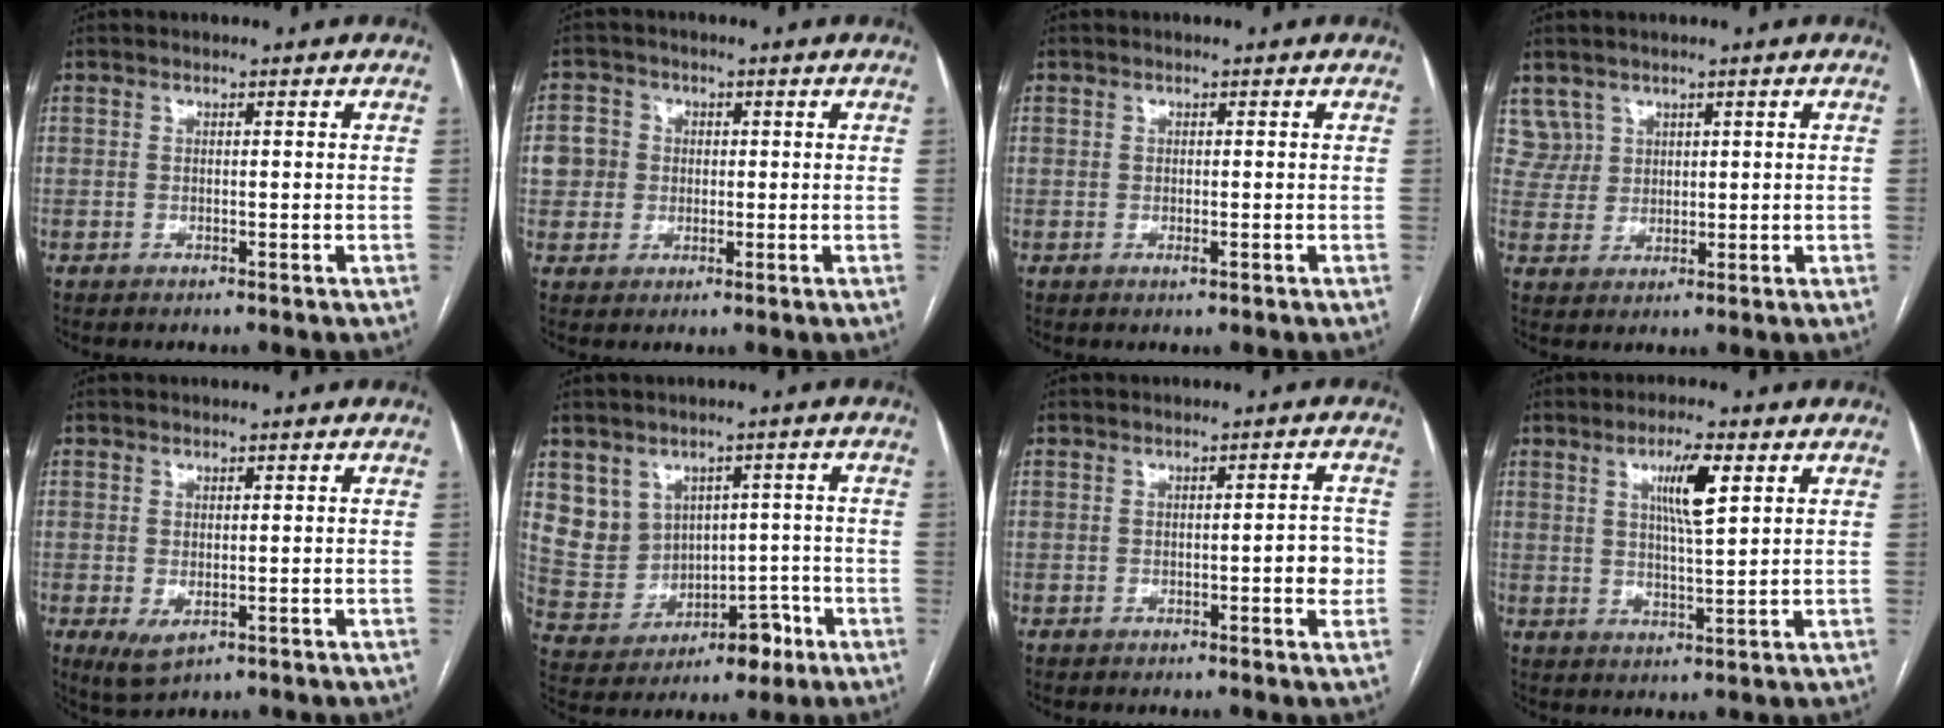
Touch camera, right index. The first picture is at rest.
{"total": 5.8, "force": [0.5, 5.7, 1.1], "torque": [-0.024, 0.020, 0.013]}
{"total": 0.7, "force": [-0.1, 0.3, 0.6], "torque": [-0.008, -0.001, -0.002]}
{"total": 4.2, "force": [2.7, 3.2, -0.4], "torque": [0.020, 0.007, 0.055]}
{"total": 3.2, "force": [-0.9, 1.6, 2.7], "torque": [-0.047, -0.010, -0.002]}
{"total": 9.1, "force": [0.8, 8.6, 2.7], "torque": [-0.042, 0.048, 0.044]}
{"total": 3.3, "force": [-0.7, 0.8, 3.1], "torque": [-0.033, 0.004, -0.010]}
{"total": 6.5, "force": [2.6, 0.7, 5.9], "torque": [-0.105, 0.000, 0.046]}